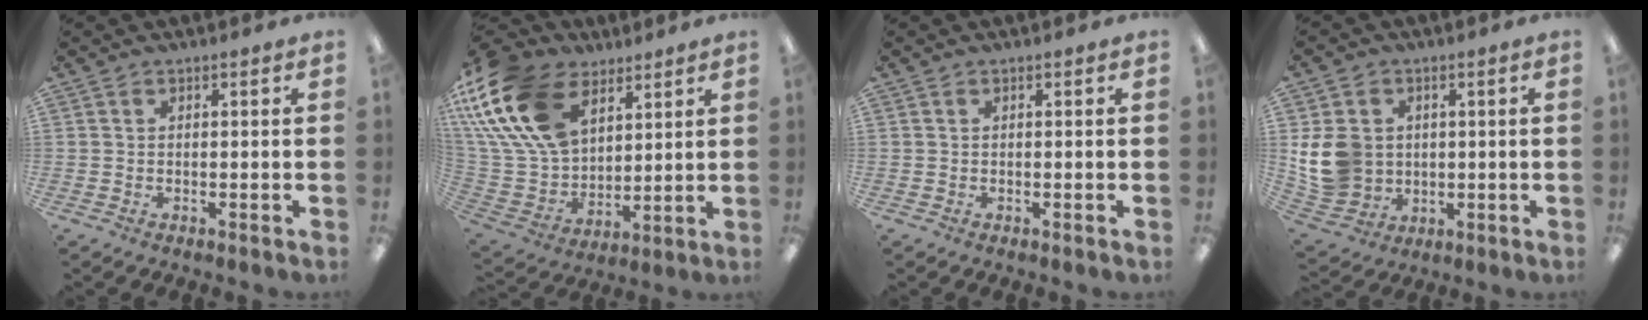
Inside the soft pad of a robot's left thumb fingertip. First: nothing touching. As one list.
[{"total": 25.4, "force": [12.0, 16.3, 15.4], "torque": [-0.350, -0.047, 0.218]}, {"total": 0.0}, {"total": 11.5, "force": [1.2, 10.2, 5.2], "torque": [-0.120, 0.010, 0.031]}]